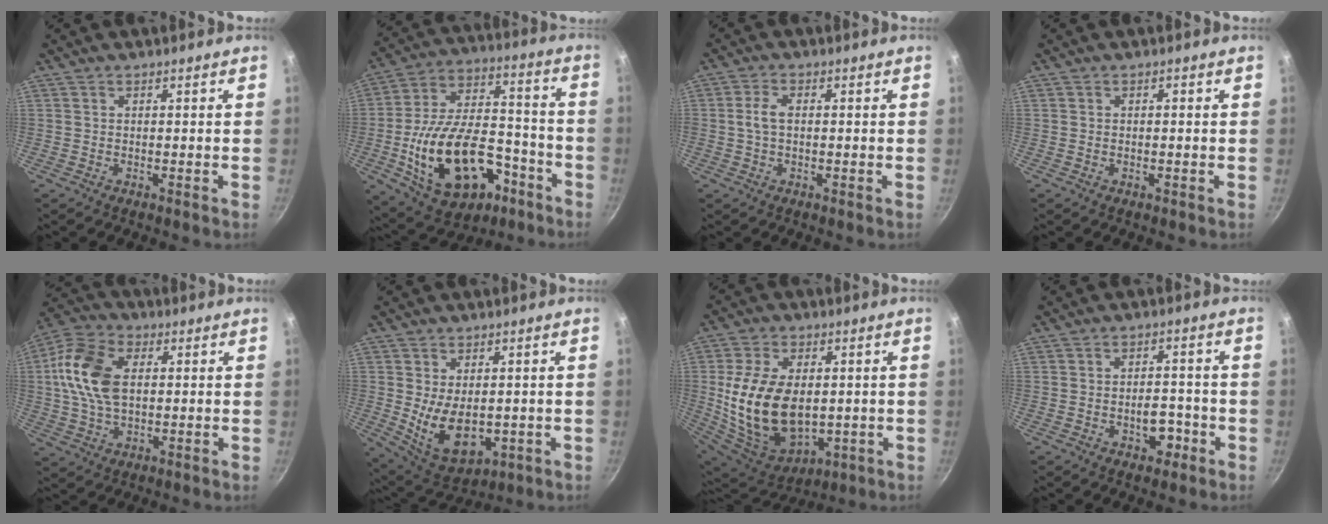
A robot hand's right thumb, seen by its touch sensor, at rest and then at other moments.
{"total": 25.0, "force": [-9.0, 14.7, 18.1], "torque": [-0.290, 0.067, -0.125]}
{"total": 3.5, "force": [0.1, 1.9, 2.9], "torque": [-0.063, 0.010, -0.001]}
{"total": 0.6, "force": [-0.3, 0.3, 0.4], "torque": [-0.008, 0.003, -0.006]}
{"total": 14.1, "force": [1.8, 9.0, 10.7], "torque": [-0.190, 0.012, 0.021]}
{"total": 11.1, "force": [-0.5, 6.8, 8.7], "torque": [-0.131, -0.022, 0.018]}
{"total": 20.0, "force": [0.1, 12.8, 15.4], "torque": [-0.272, -0.018, 0.021]}
{"total": 5.1, "force": [-2.0, 3.2, 3.4], "torque": [-0.023, 0.015, -0.028]}